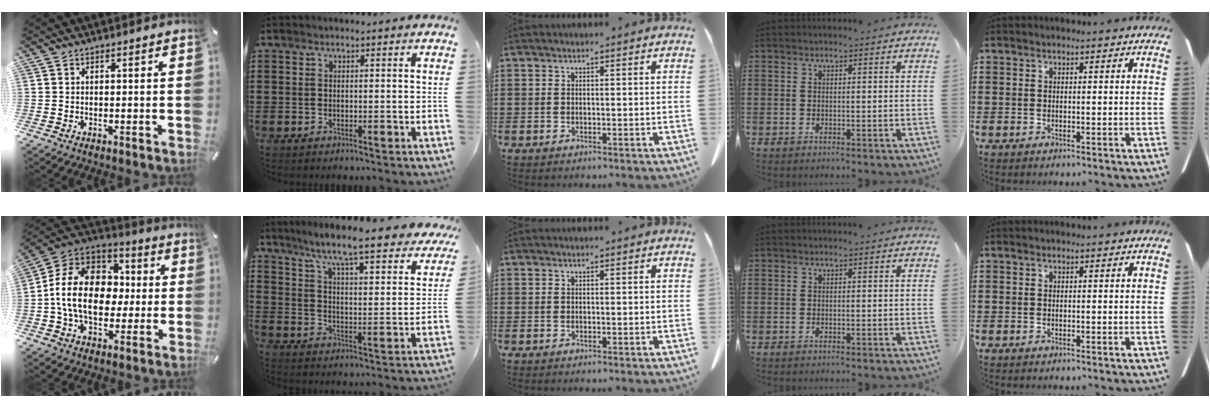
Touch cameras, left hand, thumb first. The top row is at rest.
{"thumb": {"total": 17.4, "force": [-1.2, 13.5, 10.8], "torque": [-0.218, 0.012, -0.021]}, "index": {"total": 7.5, "force": [6.4, -0.7, 3.9], "torque": [-0.096, -0.058, 0.097]}}